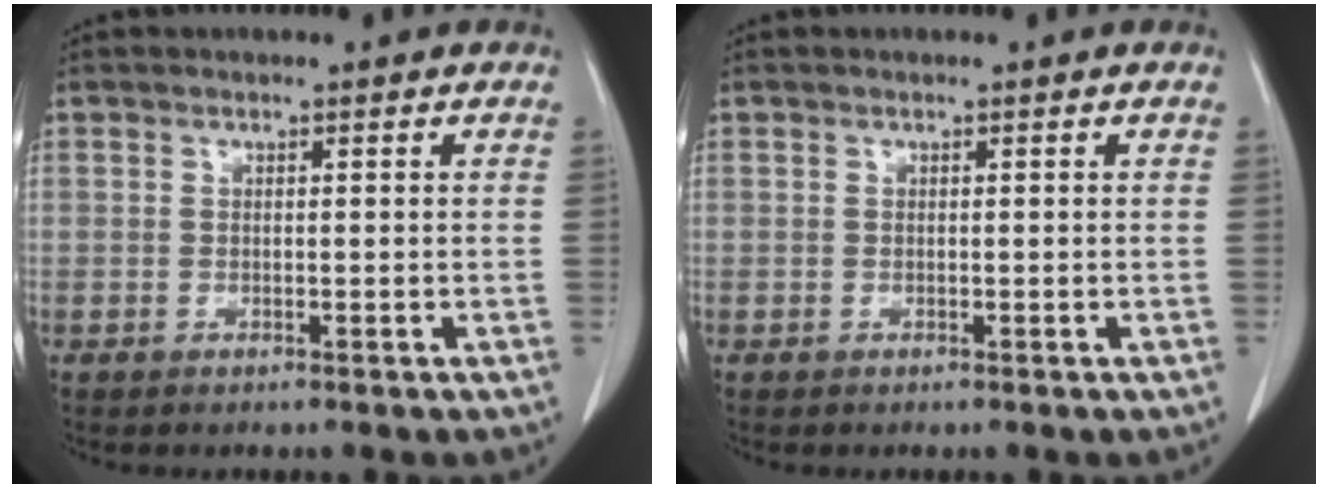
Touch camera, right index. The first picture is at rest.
{"total": 0.0}